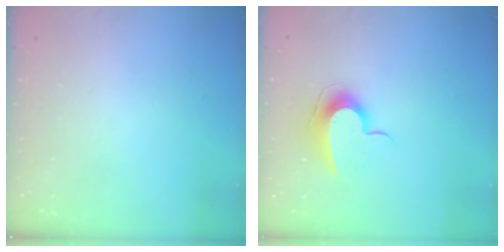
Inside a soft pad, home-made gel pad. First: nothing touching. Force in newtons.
{"total": 9.4, "press": 9.4, "slide": 0.2}